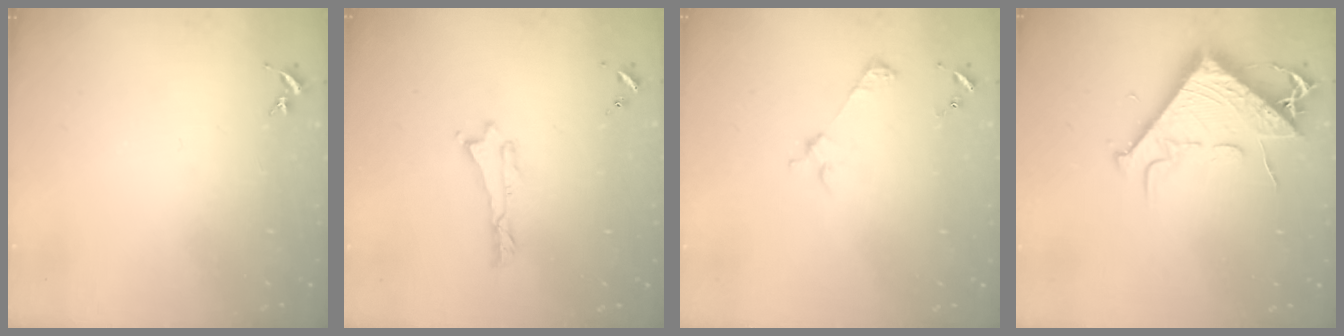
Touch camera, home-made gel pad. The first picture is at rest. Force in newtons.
{"total": 0.0}
{"total": 2.5, "press": 2.5, "slide": 0.2}
{"total": 9.2, "press": 9.1, "slide": 1.2}